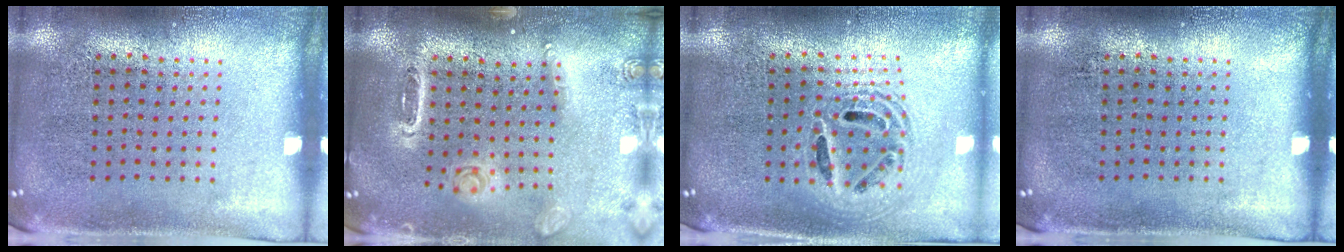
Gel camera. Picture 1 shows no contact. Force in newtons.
{"total": 1.5, "press": 1.5, "slide": 0.1}
{"total": 1.8, "press": 1.5, "slide": 1.1}
{"total": 0.0}